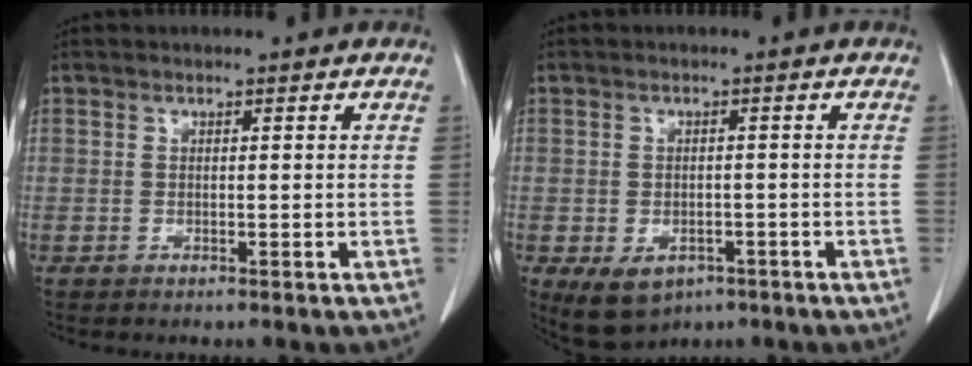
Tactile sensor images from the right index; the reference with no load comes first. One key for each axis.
{"total": 6.5, "fx": -3.5, "fy": 4.5, "fz": 3.2, "tx": -0.050, "ty": -0.002, "tz": -0.040}